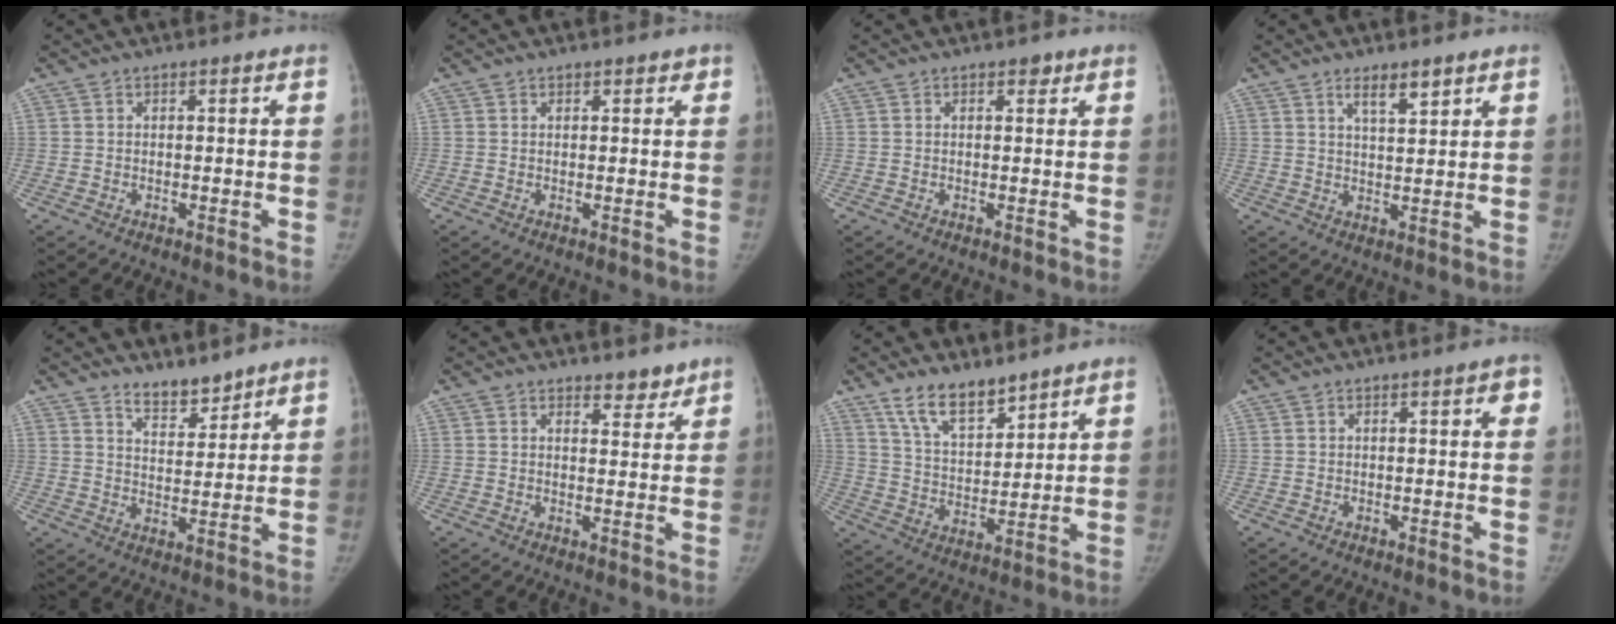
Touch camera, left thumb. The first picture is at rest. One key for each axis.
{"total": 1.1, "fx": 0.8, "fy": 0.8, "fz": 0.2, "tx": 0.015, "ty": -0.004, "tz": 0.006}
{"total": 1.1, "fx": 0.7, "fy": 0.7, "fz": 0.5, "tx": 0.006, "ty": -0.003, "tz": 0.006}
{"total": 4.4, "fx": 3.0, "fy": 1.3, "fz": 2.9, "tx": -0.039, "ty": -0.023, "tz": 0.052}
{"total": 5.6, "fx": 4.9, "fy": 2.0, "fz": 1.7, "tx": -0.006, "ty": -0.045, "tz": 0.089}
{"total": 3.3, "fx": 2.8, "fy": 1.5, "fz": 0.9, "tx": 0.008, "ty": -0.020, "tz": 0.040}
{"total": 9.7, "fx": 7.4, "fy": 4.0, "fz": 4.8, "tx": -0.061, "ty": -0.052, "tz": 0.146}
{"total": 2.0, "fx": 0.7, "fy": 0.7, "fz": 1.8, "tx": -0.014, "ty": 0.003, "tz": 0.005}